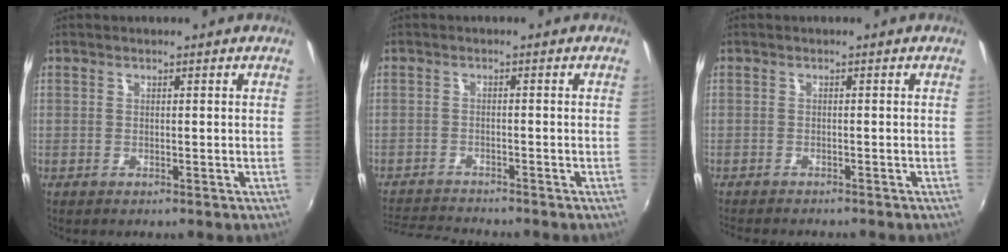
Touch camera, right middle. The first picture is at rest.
{"total": 6.4, "force": [-6.2, 0.5, 1.4], "torque": [-0.047, -0.010, -0.110]}
{"total": 4.0, "force": [-3.7, 0.6, 1.5], "torque": [-0.035, -0.015, -0.061]}